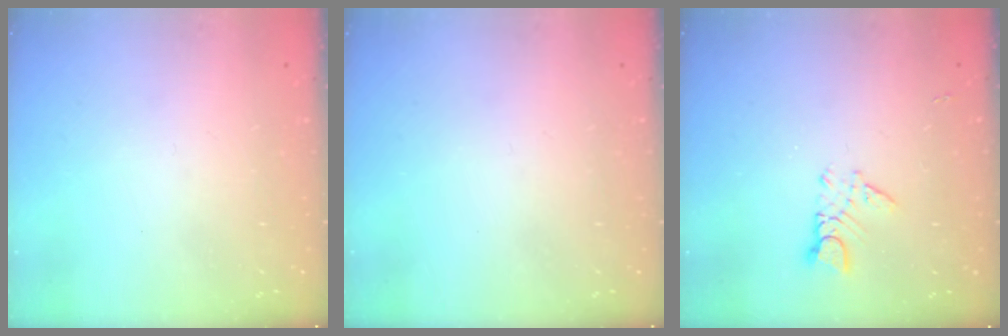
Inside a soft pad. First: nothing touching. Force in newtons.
{"total": 0.0}
{"total": 2.8, "press": 2.8, "slide": 0.3}